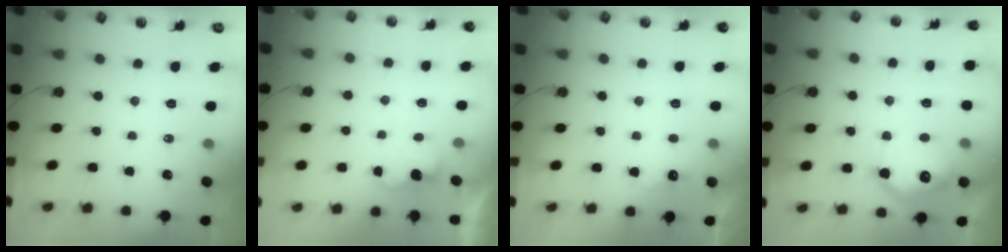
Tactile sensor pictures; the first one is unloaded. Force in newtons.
{"total": 2.3, "press": 2.2, "slide": 0.8}
{"total": 4.5, "press": 4.4, "slide": 1.2}
{"total": 13.9, "press": 13.9, "slide": 1.0}